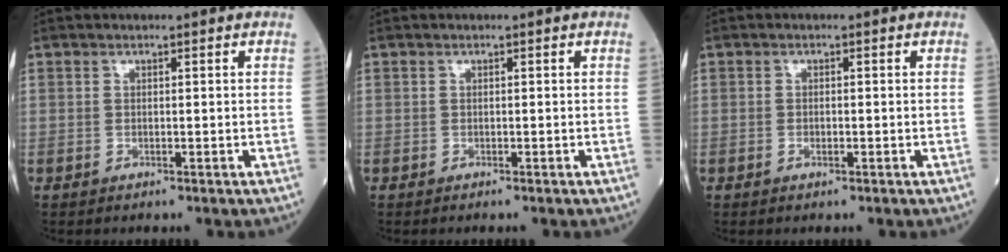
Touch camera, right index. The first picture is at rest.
{"total": 0.0}
{"total": 1.0, "force": [-0.4, 0.3, 0.9], "torque": [-0.014, 0.000, -0.007]}